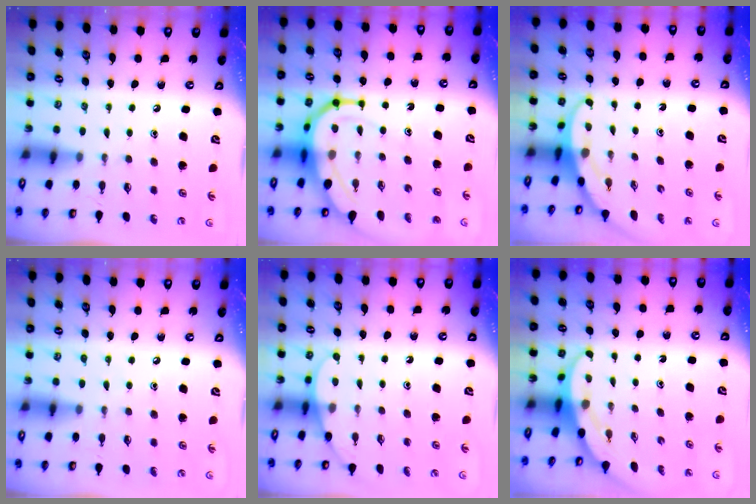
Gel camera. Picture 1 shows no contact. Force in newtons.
{"total": 13.6, "press": 13.5, "slide": 1.5}
{"total": 2.9, "press": 2.9, "slide": 0.1}
{"total": 2.3, "press": 2.3, "slide": 0.3}
{"total": 4.6, "press": 4.5, "slide": 0.4}
{"total": 3.3, "press": 3.3, "slide": 0.1}